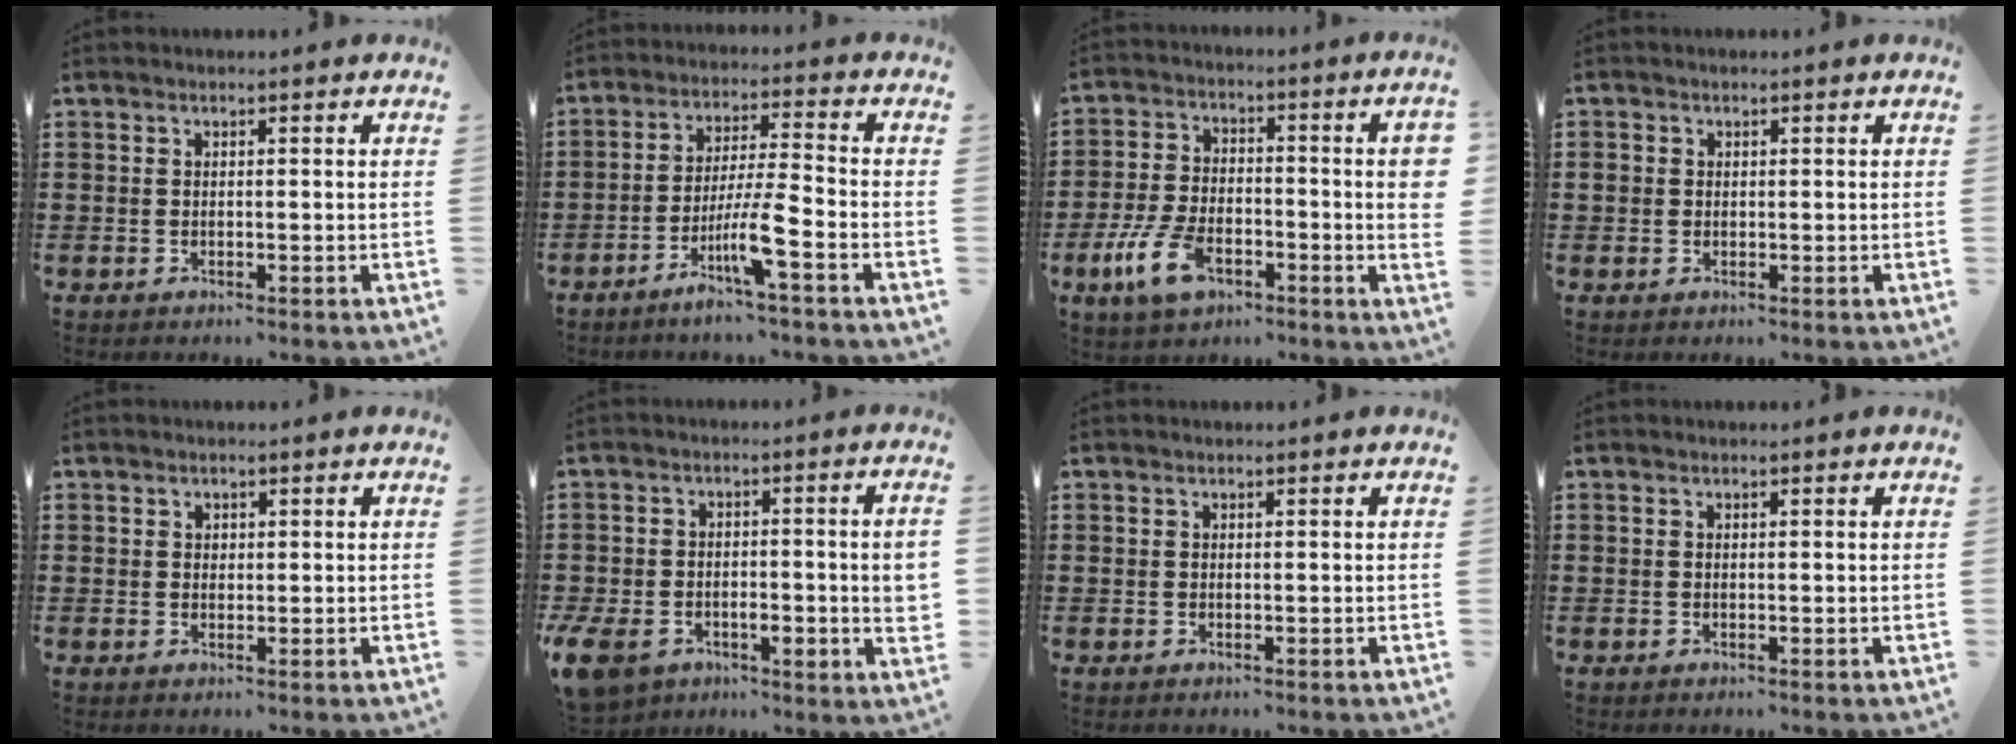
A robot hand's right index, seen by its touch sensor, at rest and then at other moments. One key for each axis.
{"total": 7.5, "fx": -4.0, "fy": 0.0, "fz": 6.4, "tx": -0.127, "ty": -0.010, "tz": -0.077}
{"total": 10.5, "fx": -3.8, "fy": 4.6, "fz": 8.7, "tx": -0.173, "ty": -0.004, "tz": -0.072}
{"total": 1.2, "fx": 0.1, "fy": 1.1, "fz": 0.4, "tx": -0.011, "ty": 0.007, "tz": 0.001}
{"total": 0.8, "fx": 0.4, "fy": 0.7, "fz": 0.3, "tx": -0.007, "ty": 0.004, "tz": 0.007}
{"total": 7.9, "fx": -2.4, "fy": 4.0, "fz": 6.3, "tx": -0.124, "ty": -0.003, "tz": -0.044}
{"total": 0.0}
{"total": 0.0}